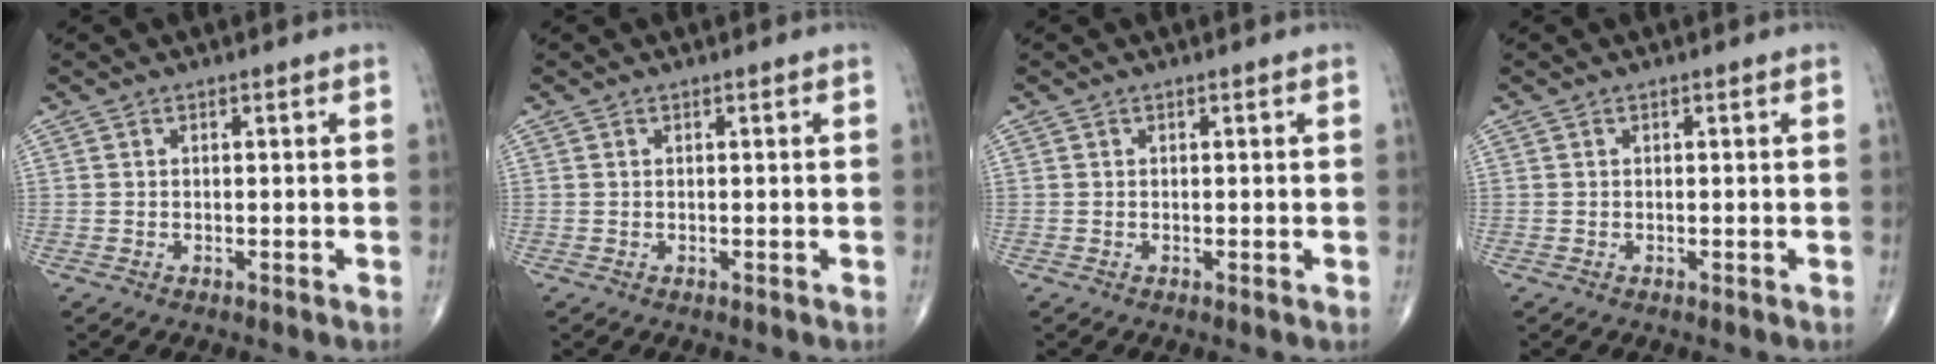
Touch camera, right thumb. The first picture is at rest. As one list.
[{"total": 0.0}, {"total": 0.0}, {"total": 0.0}]